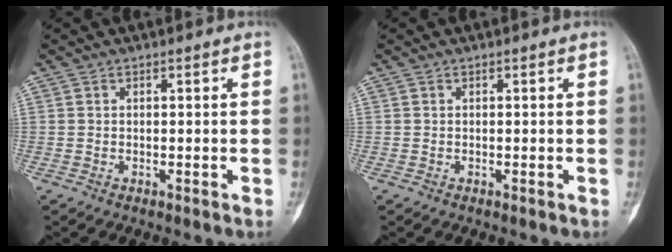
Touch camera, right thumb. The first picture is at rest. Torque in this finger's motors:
{"motor_torque": [0.25, 0.22, 0.00, 0.00, 0.00]}